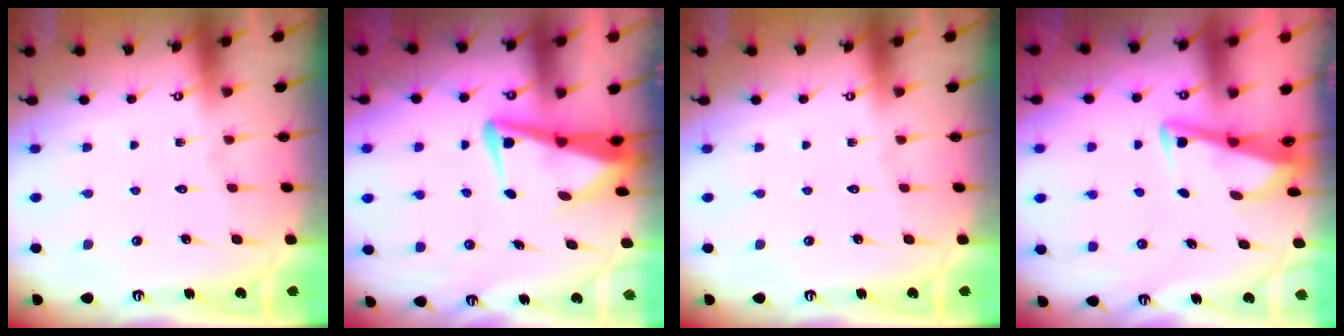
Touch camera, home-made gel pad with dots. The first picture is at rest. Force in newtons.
{"total": 6.3, "press": 6.2, "slide": 1.5}
{"total": 0.0}
{"total": 3.5, "press": 3.5, "slide": 0.4}